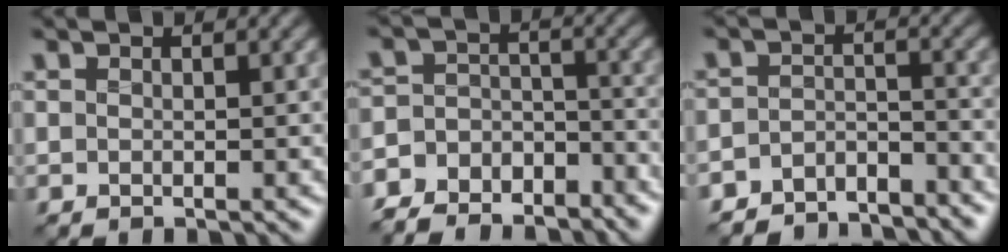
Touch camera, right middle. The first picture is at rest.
{"total": 8.1, "force": [-7.2, 3.3, 1.5], "torque": [-0.022, 0.000, -0.117]}
{"total": 5.5, "force": [-5.2, 1.5, 0.9], "torque": [-0.012, -0.011, -0.085]}